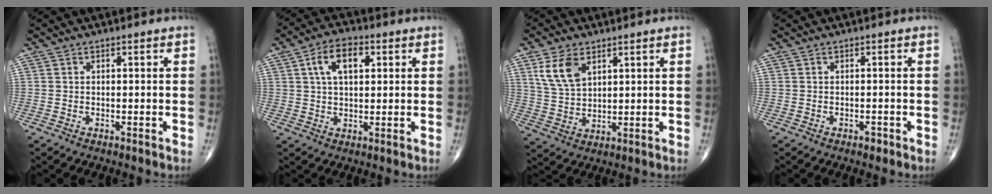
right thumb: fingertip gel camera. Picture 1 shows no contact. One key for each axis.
{"total": 8.4, "fx": 2.6, "fy": 4.6, "fz": 6.5, "tx": -0.104, "ty": 0.007, "tz": 0.041}
{"total": 8.0, "fx": 3.9, "fy": 4.6, "fz": 5.3, "tx": -0.095, "ty": -0.012, "tz": 0.084}
{"total": 1.1, "fx": -0.7, "fy": 0.5, "fz": 0.6, "tx": -0.009, "ty": 0.001, "tz": -0.010}